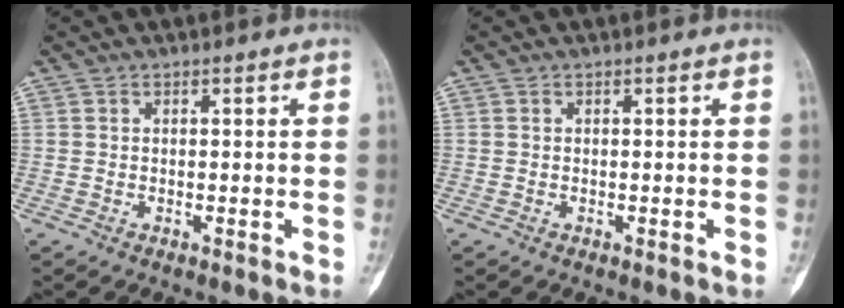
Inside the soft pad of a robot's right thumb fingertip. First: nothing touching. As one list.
[{"total": 0.0}]